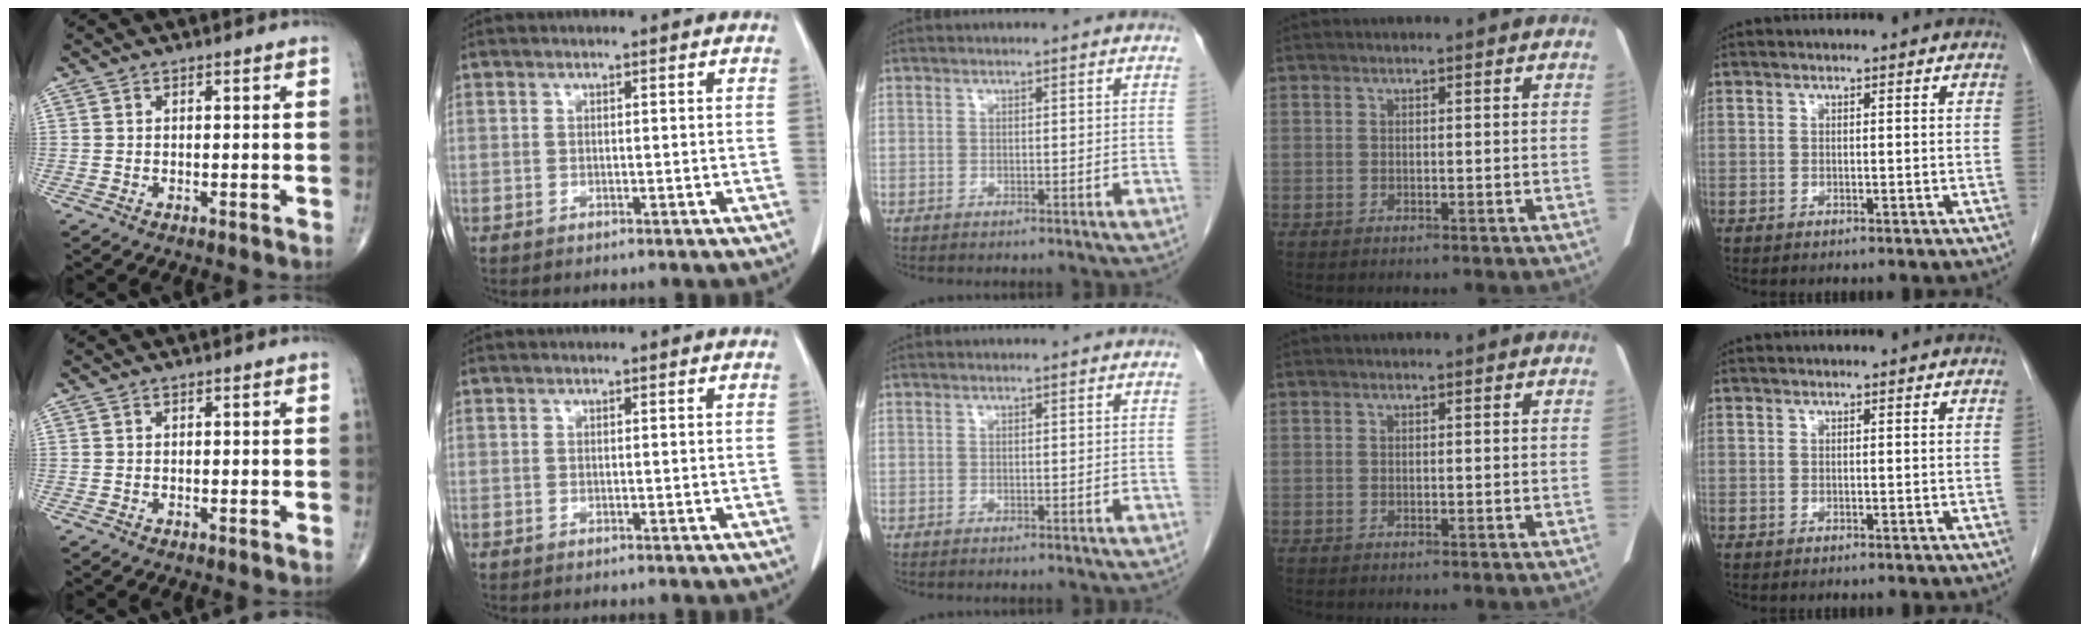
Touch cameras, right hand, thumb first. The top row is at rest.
{}